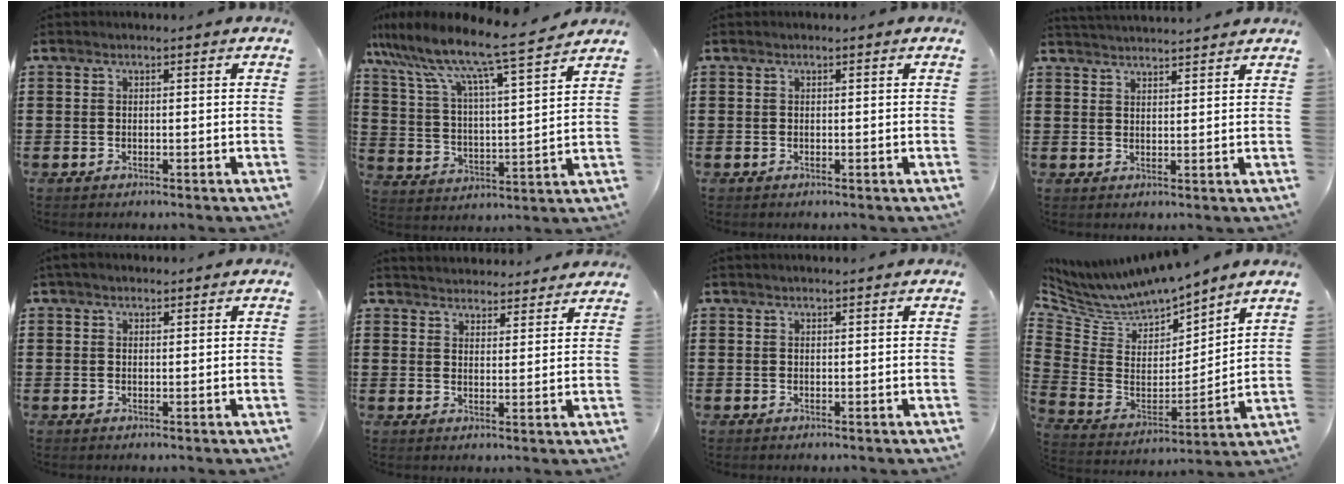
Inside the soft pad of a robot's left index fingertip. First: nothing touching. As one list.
[{"total": 8.9, "force": [7.7, 0.1, 4.4], "torque": [-0.118, -0.054, 0.124]}, {"total": 0.0}, {"total": 2.5, "force": [2.5, -0.3, 0.0], "torque": [-0.006, -0.007, 0.048]}, {"total": 1.4, "force": [1.1, 0.7, 0.4], "torque": [-0.010, 0.005, 0.022]}, {"total": 3.4, "force": [3.4, 0.0, -0.5], "torque": [-0.003, -0.016, 0.061]}, {"total": 0.7, "force": [0.6, -0.1, 0.2], "torque": [-0.004, -0.002, 0.013]}, {"total": 6.9, "force": [6.8, 1.1, 0.5], "torque": [-0.057, -0.058, 0.116]}]